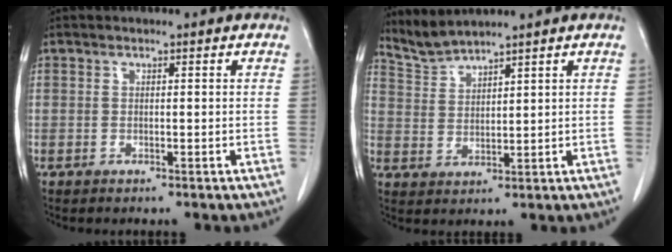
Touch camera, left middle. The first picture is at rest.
{"total": 4.1, "force": [4.0, -0.9, -0.1], "torque": [-0.008, -0.002, 0.091]}